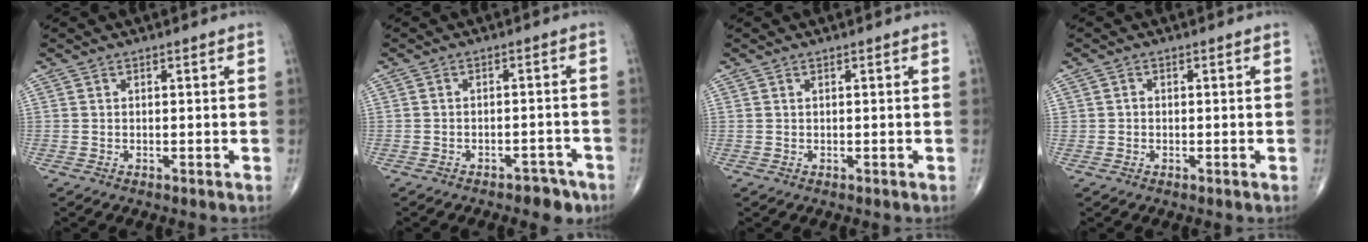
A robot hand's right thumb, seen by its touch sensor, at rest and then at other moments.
{"total": 5.1, "force": [-3.9, 2.6, 2.0], "torque": [-0.010, 0.026, -0.047]}
{"total": 0.0}
{"total": 0.8, "force": [-0.1, 0.8, 0.2], "torque": [0.002, 0.003, -0.001]}